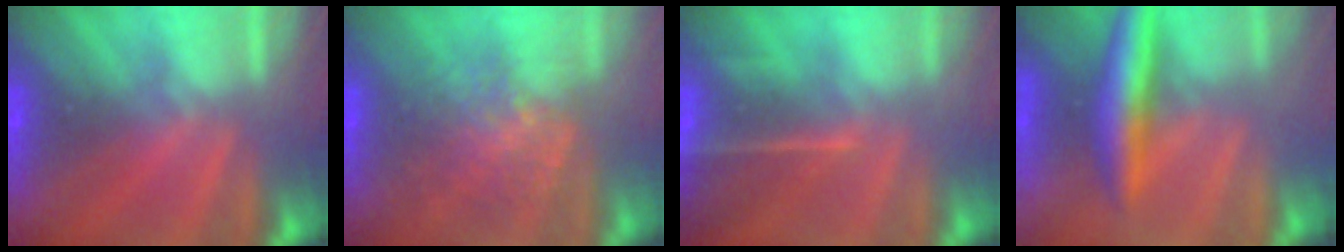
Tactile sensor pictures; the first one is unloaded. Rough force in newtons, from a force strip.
{"total": 5.7}
{"total": 7.6}
{"total": 6.6}